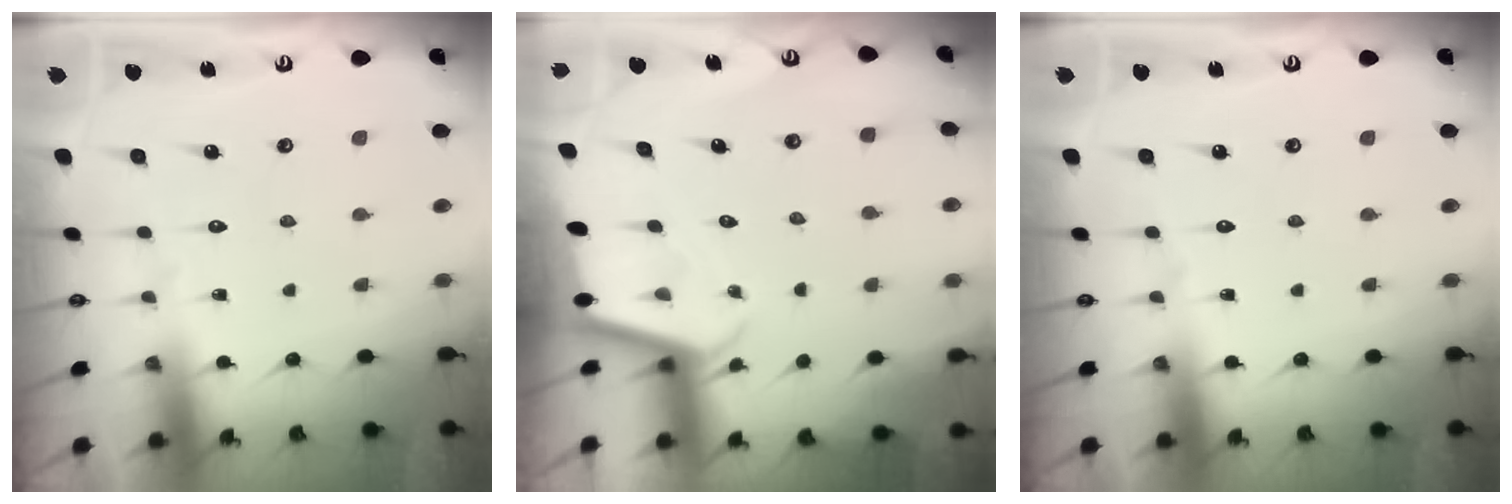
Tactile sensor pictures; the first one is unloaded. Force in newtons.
{"total": 2.2, "press": 2.2, "slide": 0.1}
{"total": 0.0}